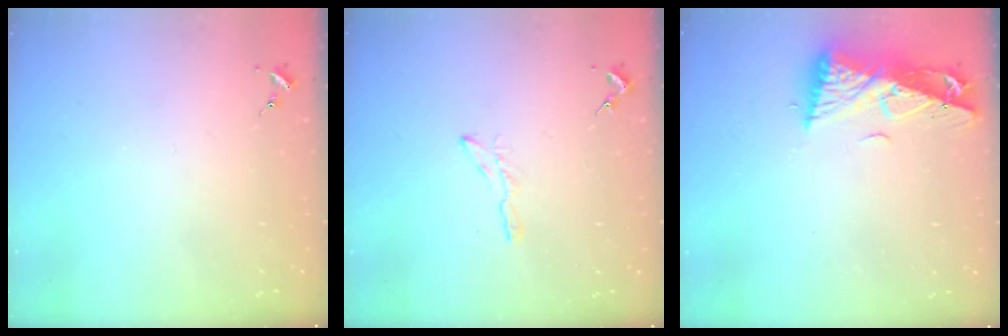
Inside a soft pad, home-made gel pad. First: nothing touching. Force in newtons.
{"total": 3.5, "press": 3.5, "slide": 0.4}
{"total": 11.0, "press": 10.9, "slide": 1.3}